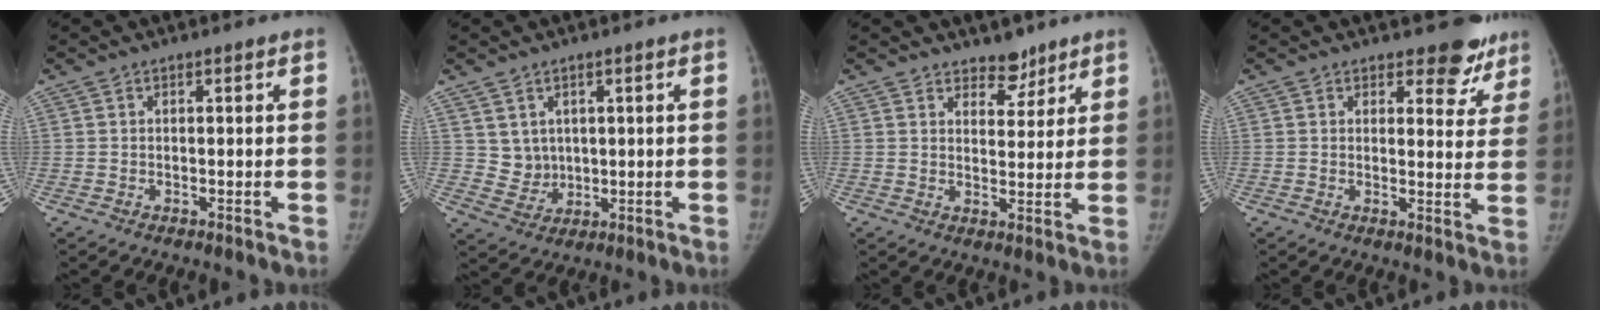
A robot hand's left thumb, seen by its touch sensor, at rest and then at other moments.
{"total": 4.6, "force": [1.8, 4.0, 1.3], "torque": [-0.006, -0.016, 0.047]}
{"total": 4.8, "force": [3.9, 2.4, 1.3], "torque": [0.009, -0.030, 0.062]}
{"total": 7.6, "force": [6.0, 3.6, 2.8], "torque": [0.008, -0.039, 0.064]}